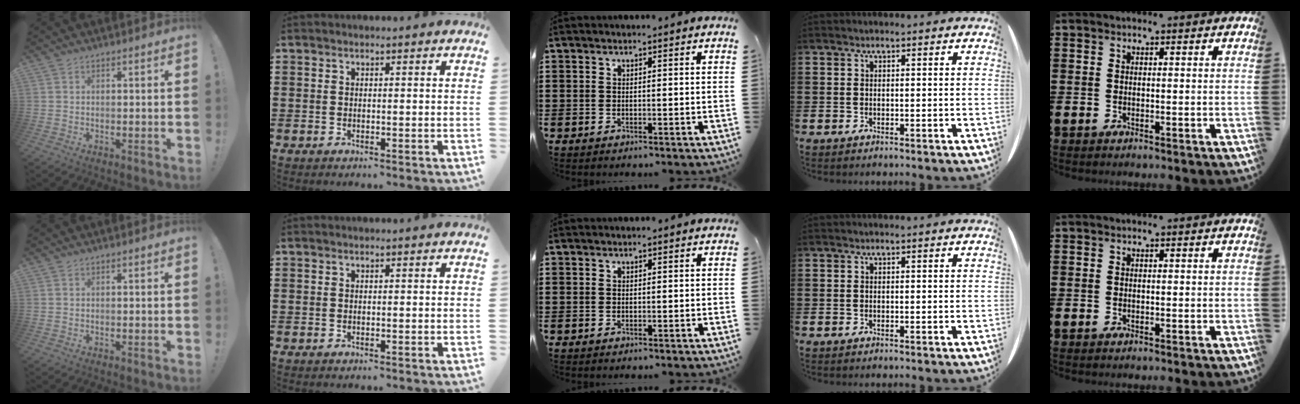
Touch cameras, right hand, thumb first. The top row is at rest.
{}